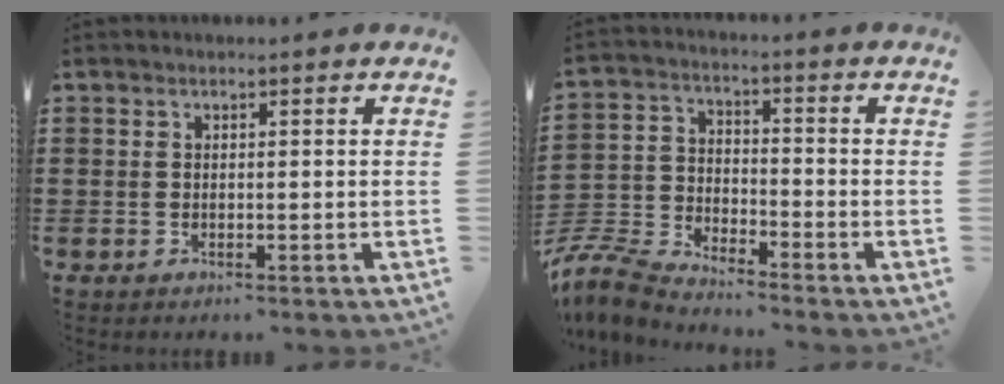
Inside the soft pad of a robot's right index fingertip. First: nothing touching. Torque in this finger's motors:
{"motor_torque": [-2.14, 0.00, -1.05, -0.21]}